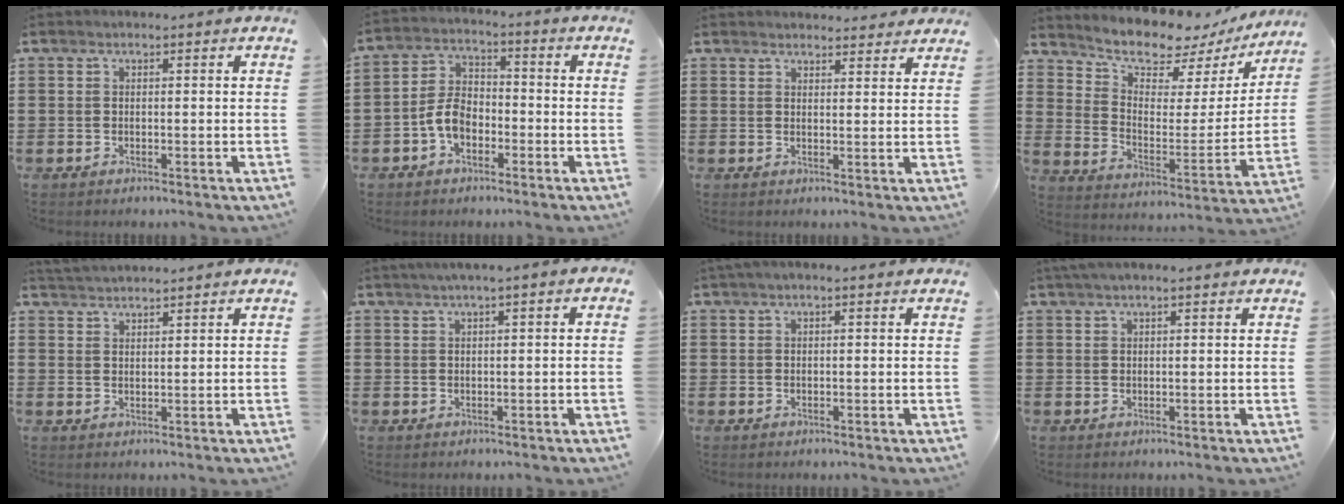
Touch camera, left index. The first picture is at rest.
{"total": 5.6, "force": [-2.4, 3.6, 3.5], "torque": [-0.092, 0.004, -0.053]}
{"total": 2.5, "force": [2.4, 0.5, 0.0], "torque": [0.000, -0.007, 0.045]}
{"total": 7.8, "force": [7.2, 2.2, 2.0], "torque": [-0.063, -0.060, 0.122]}
{"total": 2.2, "force": [2.2, -0.2, -0.1], "torque": [-0.004, -0.001, 0.043]}
{"total": 1.3, "force": [0.5, 0.0, 1.2], "torque": [-0.022, -0.001, 0.009]}
{"total": 1.1, "force": [0.4, 0.1, 1.0], "torque": [-0.020, 0.000, 0.008]}
{"total": 2.0, "force": [1.5, 0.2, 1.3], "torque": [-0.026, 0.002, 0.029]}